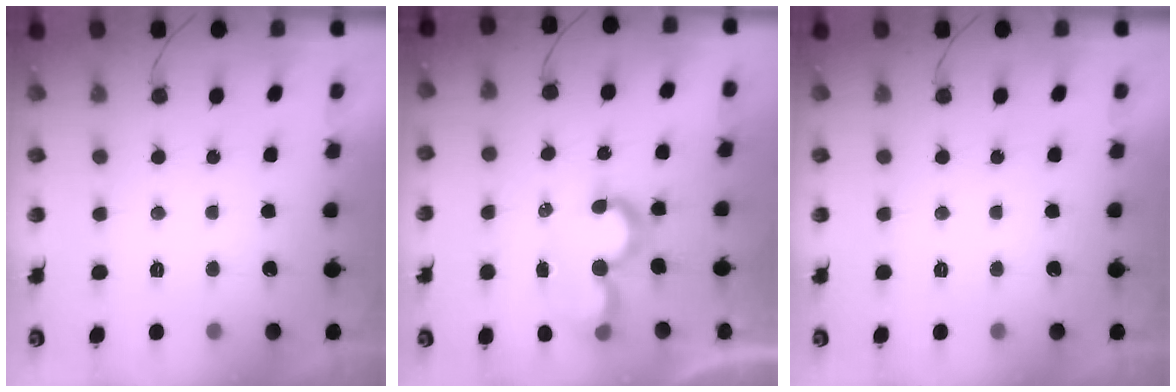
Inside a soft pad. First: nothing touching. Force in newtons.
{"total": 7.6, "press": 7.6, "slide": 0.6}
{"total": 0.0}